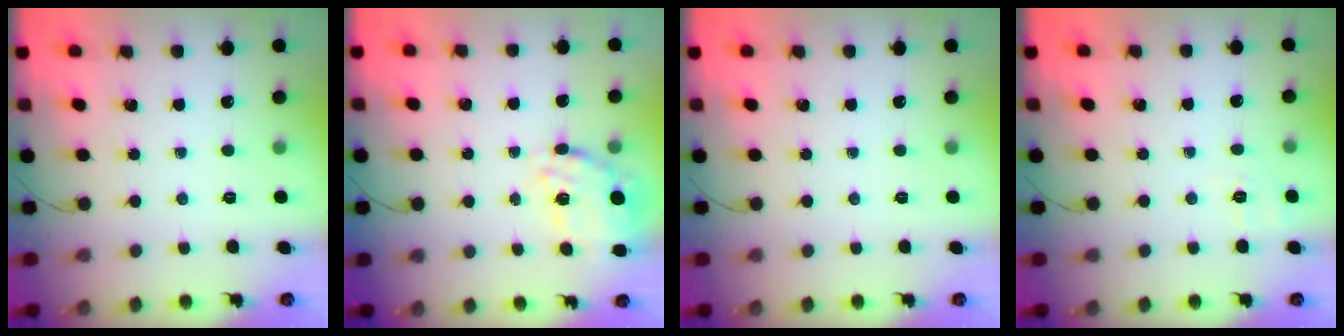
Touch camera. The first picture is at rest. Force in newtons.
{"total": 17.1, "press": 16.8, "slide": 3.4}
{"total": 0.0}
{"total": 1.9, "press": 0.4, "slide": 1.9}